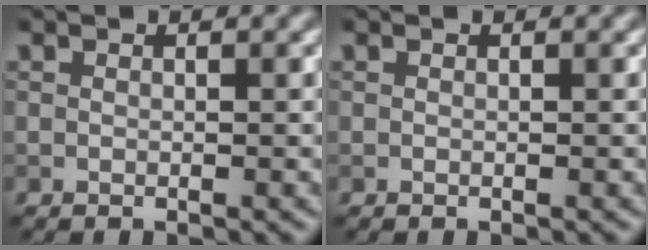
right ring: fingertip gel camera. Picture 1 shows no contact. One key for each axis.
{"total": 0.0}